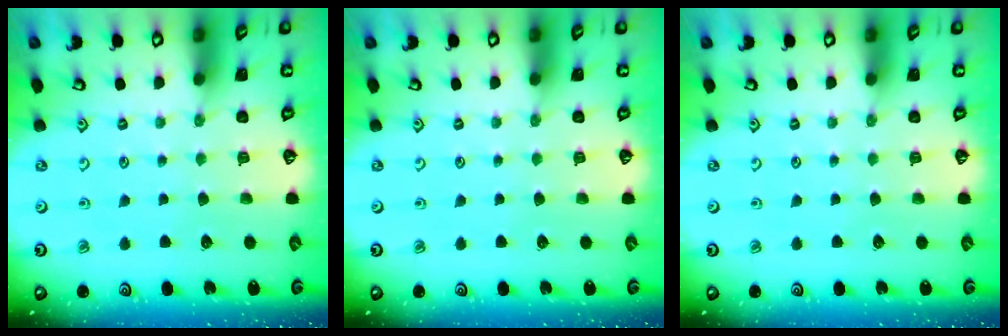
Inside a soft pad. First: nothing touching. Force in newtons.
{"total": 0.0}
{"total": 0.0}